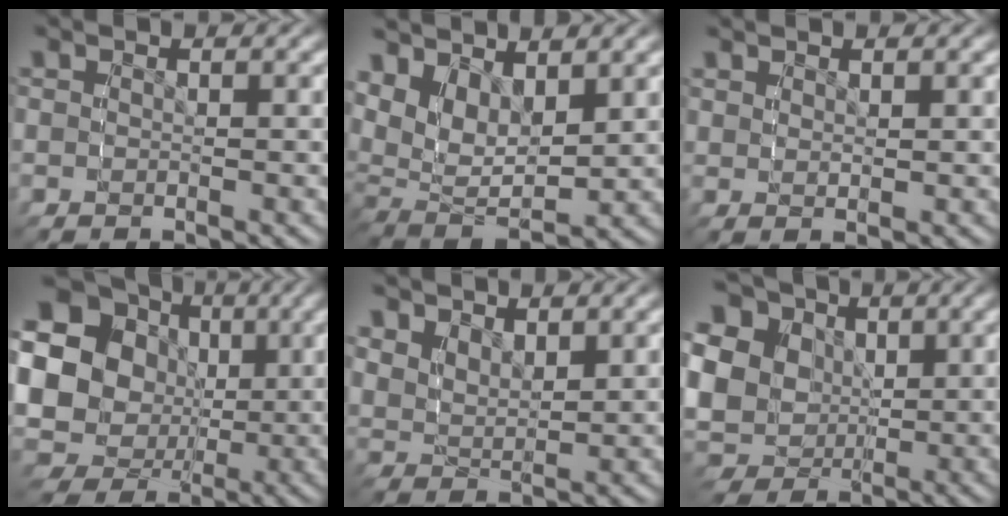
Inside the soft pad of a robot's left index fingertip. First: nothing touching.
{"total": 8.4, "force": [2.2, 6.3, 5.1], "torque": [-0.124, -0.014, 0.036]}
{"total": 1.3, "force": [1.1, -0.6, 0.2], "torque": [0.007, -0.001, 0.025]}
{"total": 18.7, "force": [1.2, 16.3, 9.0], "torque": [-0.197, -0.035, 0.017]}
{"total": 3.5, "force": [2.4, 2.0, 1.6], "torque": [-0.046, -0.014, 0.051]}
{"total": 13.1, "force": [2.7, 11.1, 6.5], "torque": [-0.141, -0.013, 0.037]}